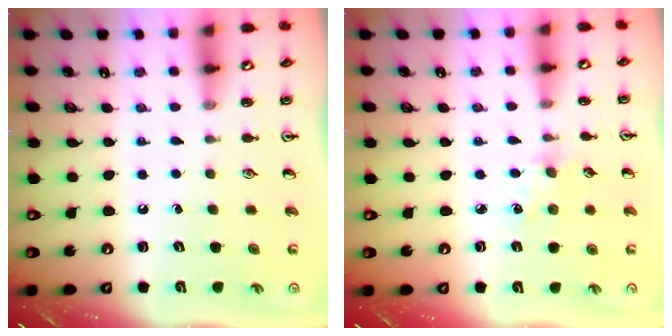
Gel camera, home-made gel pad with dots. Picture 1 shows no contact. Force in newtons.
{"total": 3.1, "press": 3.1, "slide": 0.5}